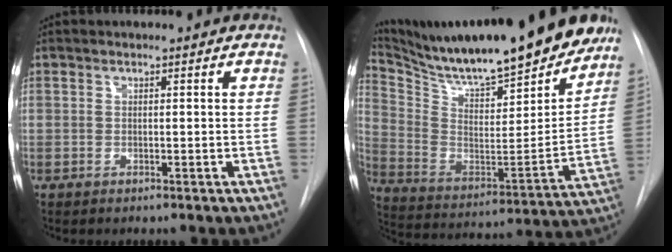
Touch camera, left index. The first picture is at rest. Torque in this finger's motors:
{"motor_torque": [-0.01, -0.90, 0.30, 0.09]}